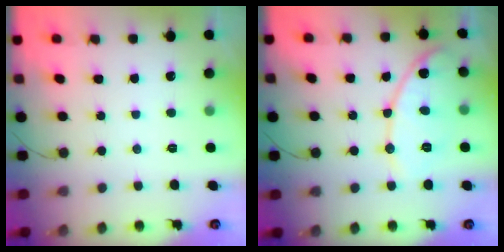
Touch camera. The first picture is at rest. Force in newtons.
{"total": 11.4, "press": 11.3, "slide": 0.9}